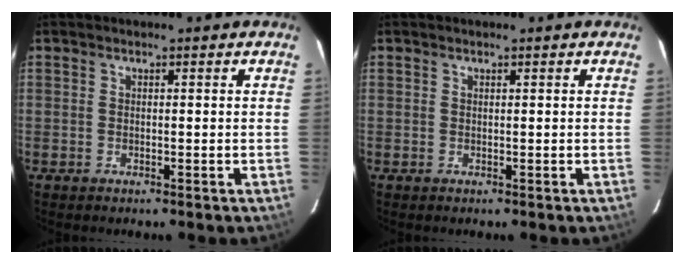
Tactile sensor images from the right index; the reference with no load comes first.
{"total": 0.0}